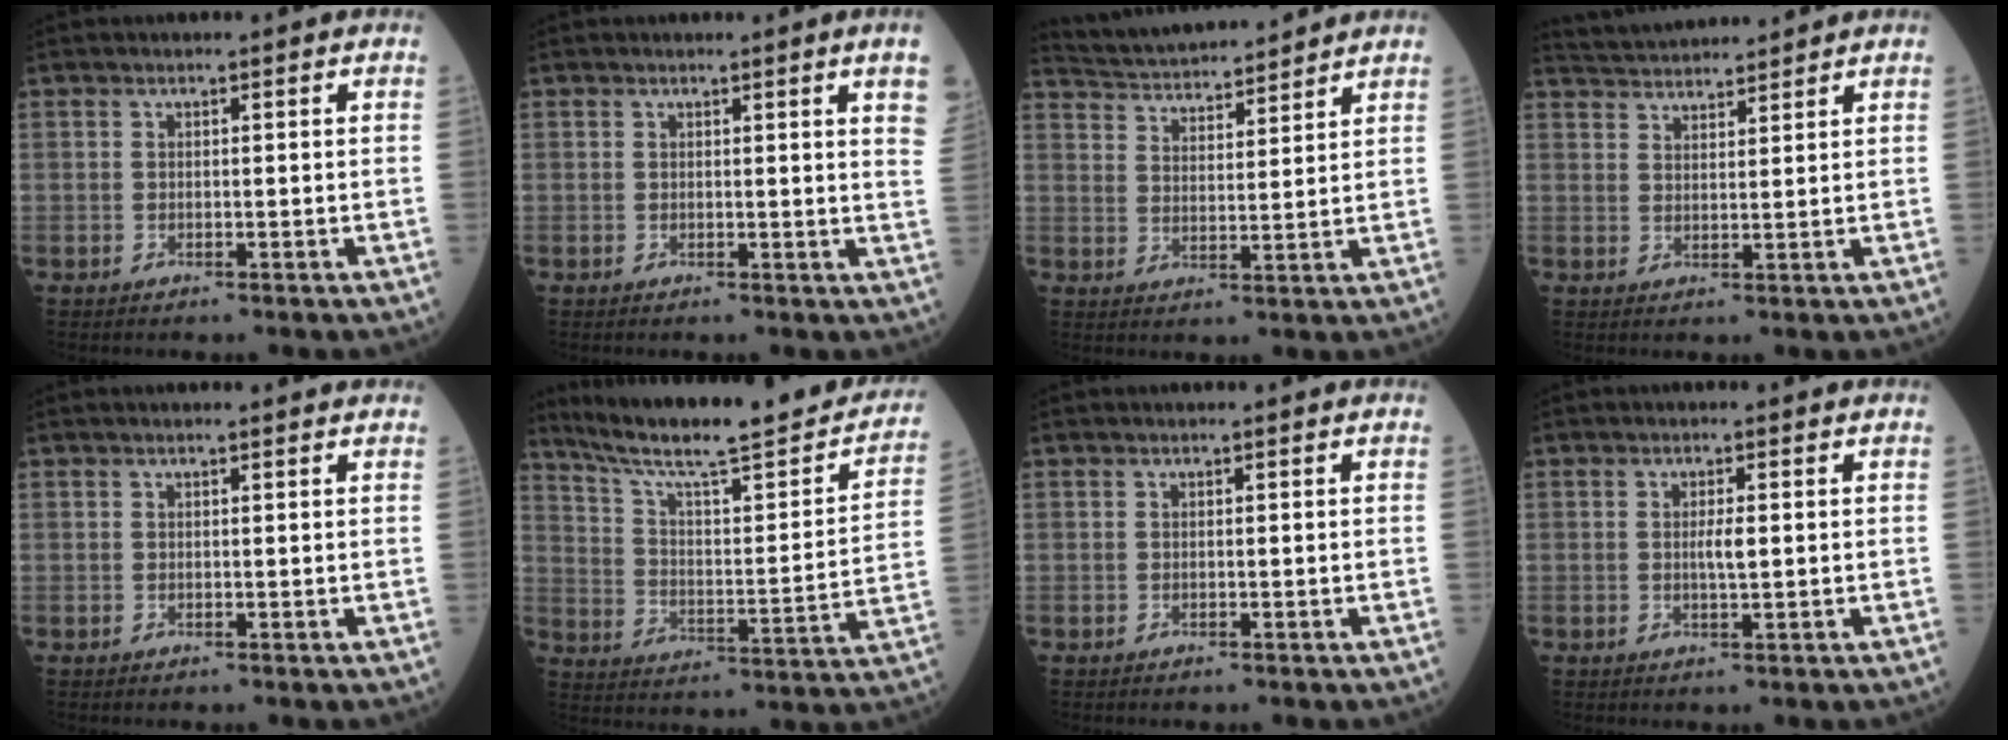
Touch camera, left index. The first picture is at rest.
{"total": 4.3, "force": [2.7, -0.3, 3.3], "torque": [-0.035, -0.017, 0.013]}
{"total": 13.1, "force": [12.5, 1.5, 3.7], "torque": [-0.071, 0.018, 0.200]}
{"total": 7.8, "force": [7.7, 0.7, 1.3], "torque": [-0.033, 0.029, 0.126]}
{"total": 2.3, "force": [2.2, 0.3, 0.8], "torque": [-0.014, 0.010, 0.020]}
{"total": 26.2, "force": [22.2, 3.1, 13.4], "torque": [-0.209, -0.032, 0.311]}
{"total": 0.0}
{"total": 1.9, "force": [0.1, 0.3, 1.9], "torque": [-0.038, -0.004, 0.002]}